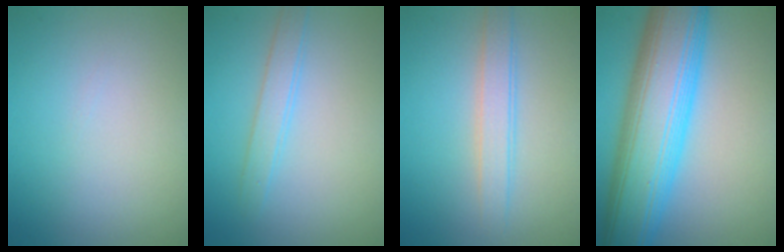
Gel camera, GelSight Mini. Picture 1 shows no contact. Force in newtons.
{"total": 2.0, "press": 2.0, "slide": 0.2}
{"total": 2.5, "press": 2.5, "slide": 0.2}
{"total": 12.2, "press": 12.2, "slide": 0.2}